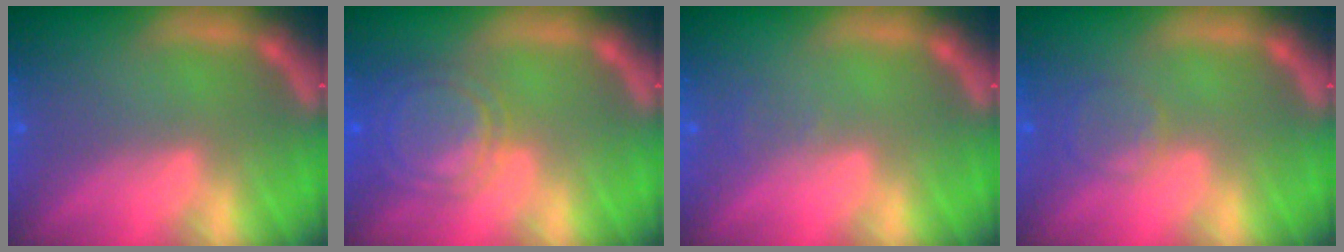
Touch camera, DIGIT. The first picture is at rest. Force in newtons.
{"total": 6.5}
{"total": 0.9}
{"total": 2.4}